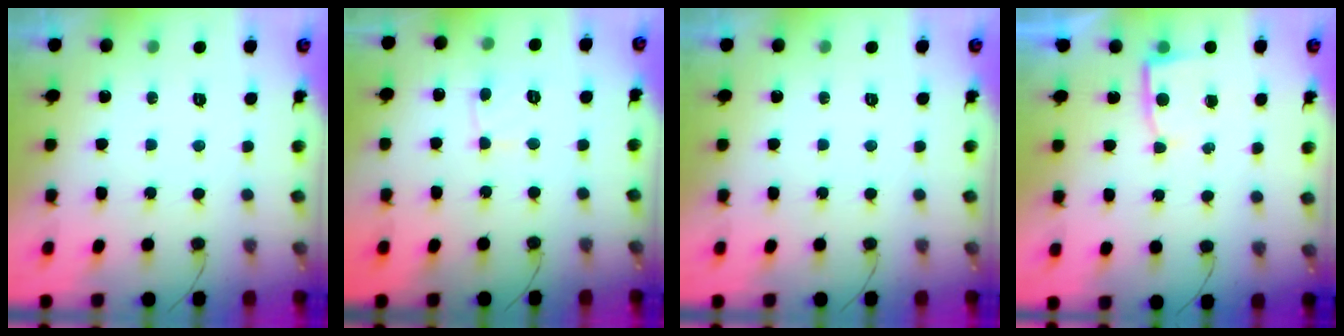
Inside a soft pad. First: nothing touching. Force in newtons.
{"total": 2.1, "press": 2.1, "slide": 0.1}
{"total": 0.0}
{"total": 2.8, "press": 2.8, "slide": 0.3}